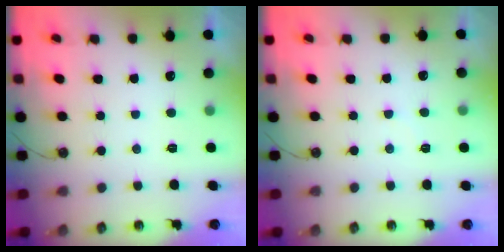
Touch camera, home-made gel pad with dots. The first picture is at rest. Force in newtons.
{"total": 4.1, "press": 4.1, "slide": 0.6}